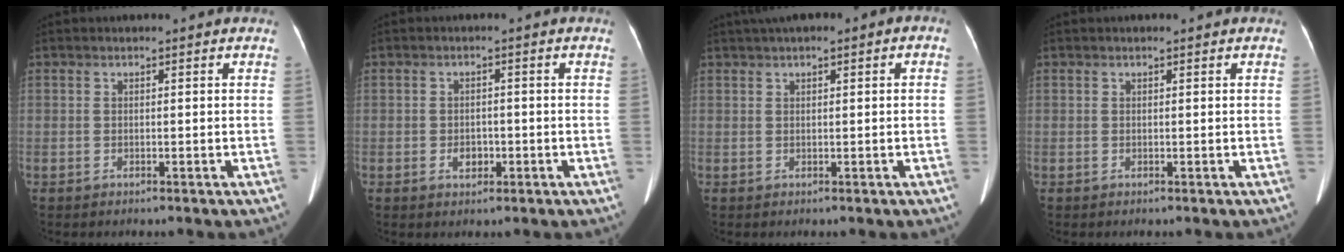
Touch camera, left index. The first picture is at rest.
{"total": 2.3, "force": [-1.1, 1.6, 1.3], "torque": [-0.024, 0.000, -0.012]}
{"total": 4.3, "force": [1.7, 1.1, 3.8], "torque": [-0.070, 0.025, 0.023]}
{"total": 0.0}